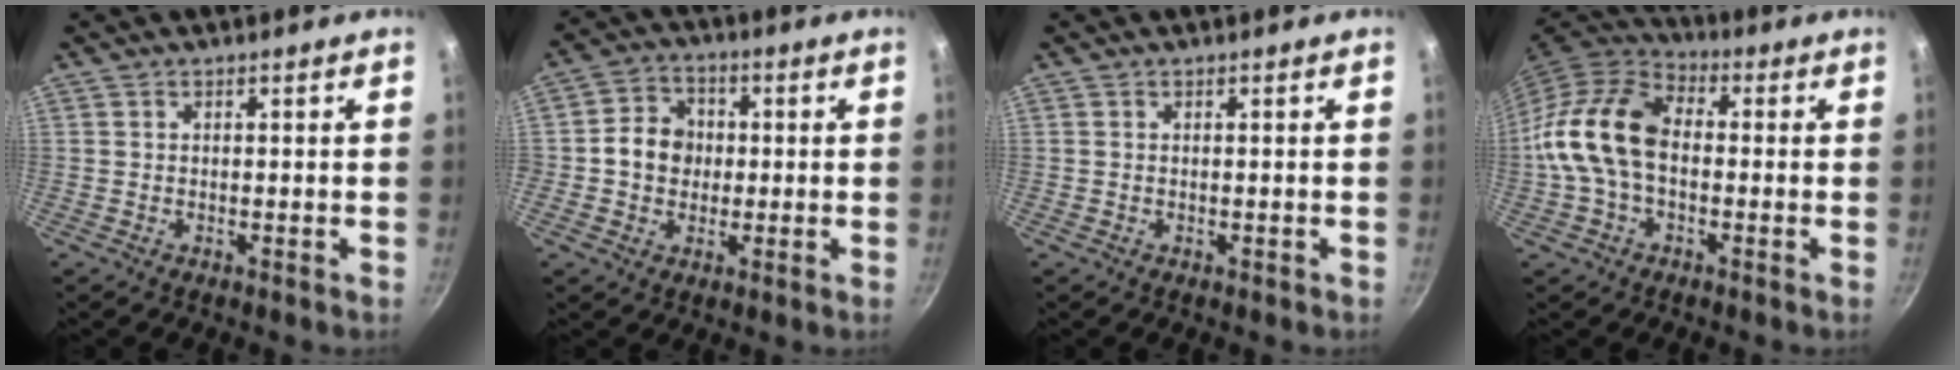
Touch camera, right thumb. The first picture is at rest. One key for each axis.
{"total": 7.9, "fx": 0.0, "fy": 6.8, "fz": 4.1, "tx": -0.041, "ty": 0.013, "tz": -0.017}
{"total": 0.0}
{"total": 14.9, "fx": -0.9, "fy": 9.9, "fz": 11.1, "tx": -0.198, "ty": 0.037, "tz": -0.034}